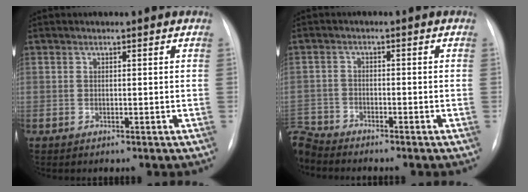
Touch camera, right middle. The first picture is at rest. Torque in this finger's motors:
{"motor_torque": [0.31, -0.37, 0.17, 0.12]}